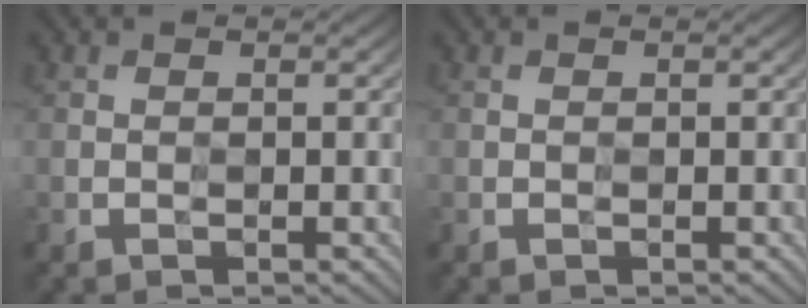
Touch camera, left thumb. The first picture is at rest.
{"total": 0.0}